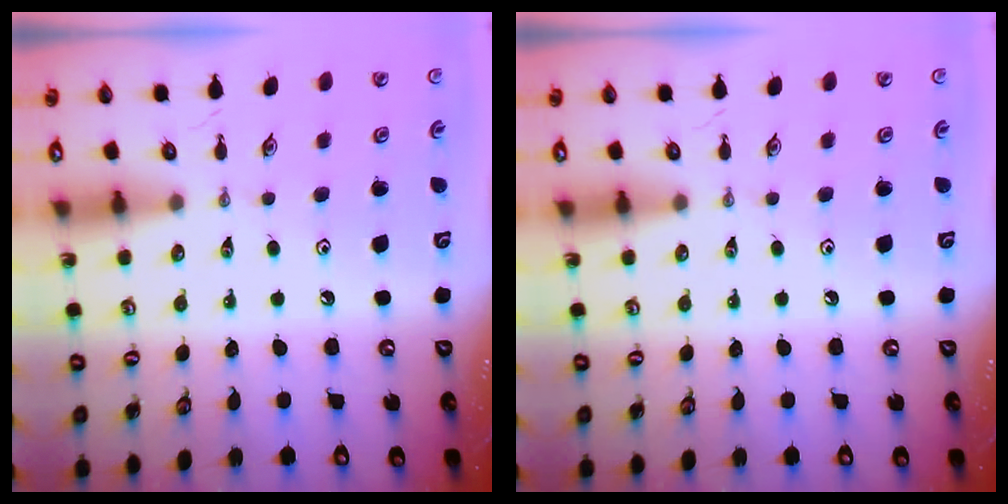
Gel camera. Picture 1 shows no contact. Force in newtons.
{"total": 0.0}